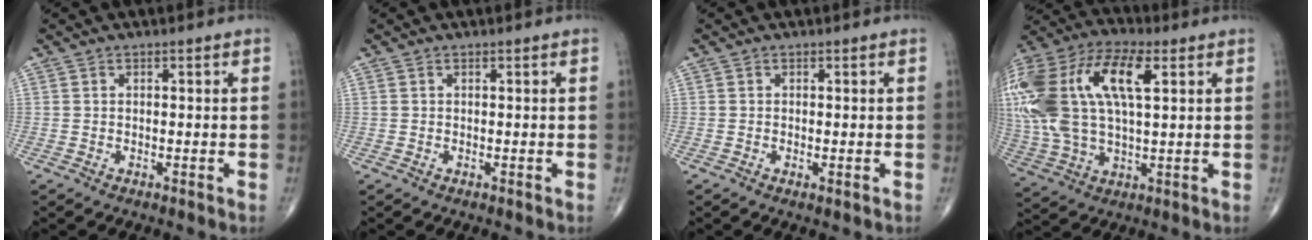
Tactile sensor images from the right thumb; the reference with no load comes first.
{"total": 0.0}
{"total": 0.7, "force": [-0.3, 0.1, 0.7], "torque": [-0.014, -0.004, -0.005]}
{"total": 27.2, "force": [7.4, 13.5, 22.5], "torque": [-0.533, 0.036, 0.137]}